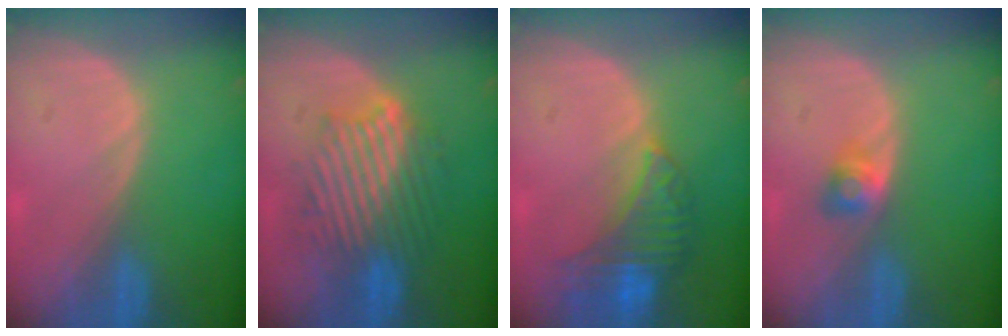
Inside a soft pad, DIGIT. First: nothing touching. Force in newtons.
{"total": 9.1, "press": 9.1, "slide": 0.6}
{"total": 8.0, "press": 7.1, "slide": 3.7}
{"total": 2.7, "press": 2.4, "slide": 1.1}